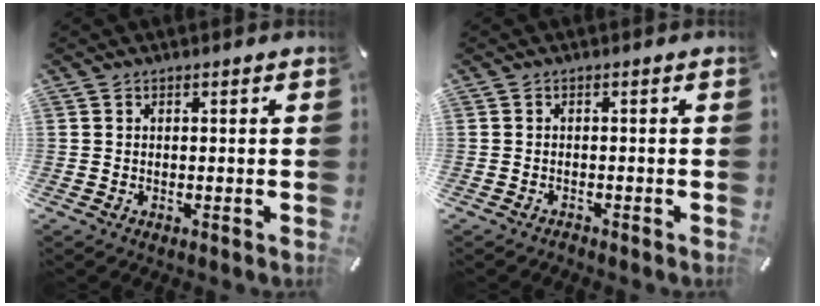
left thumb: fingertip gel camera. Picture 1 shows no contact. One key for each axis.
{"total": 0.9, "fx": -0.9, "fy": 0.2, "fz": 0.3, "tx": -0.008, "ty": 0.001, "tz": -0.018}